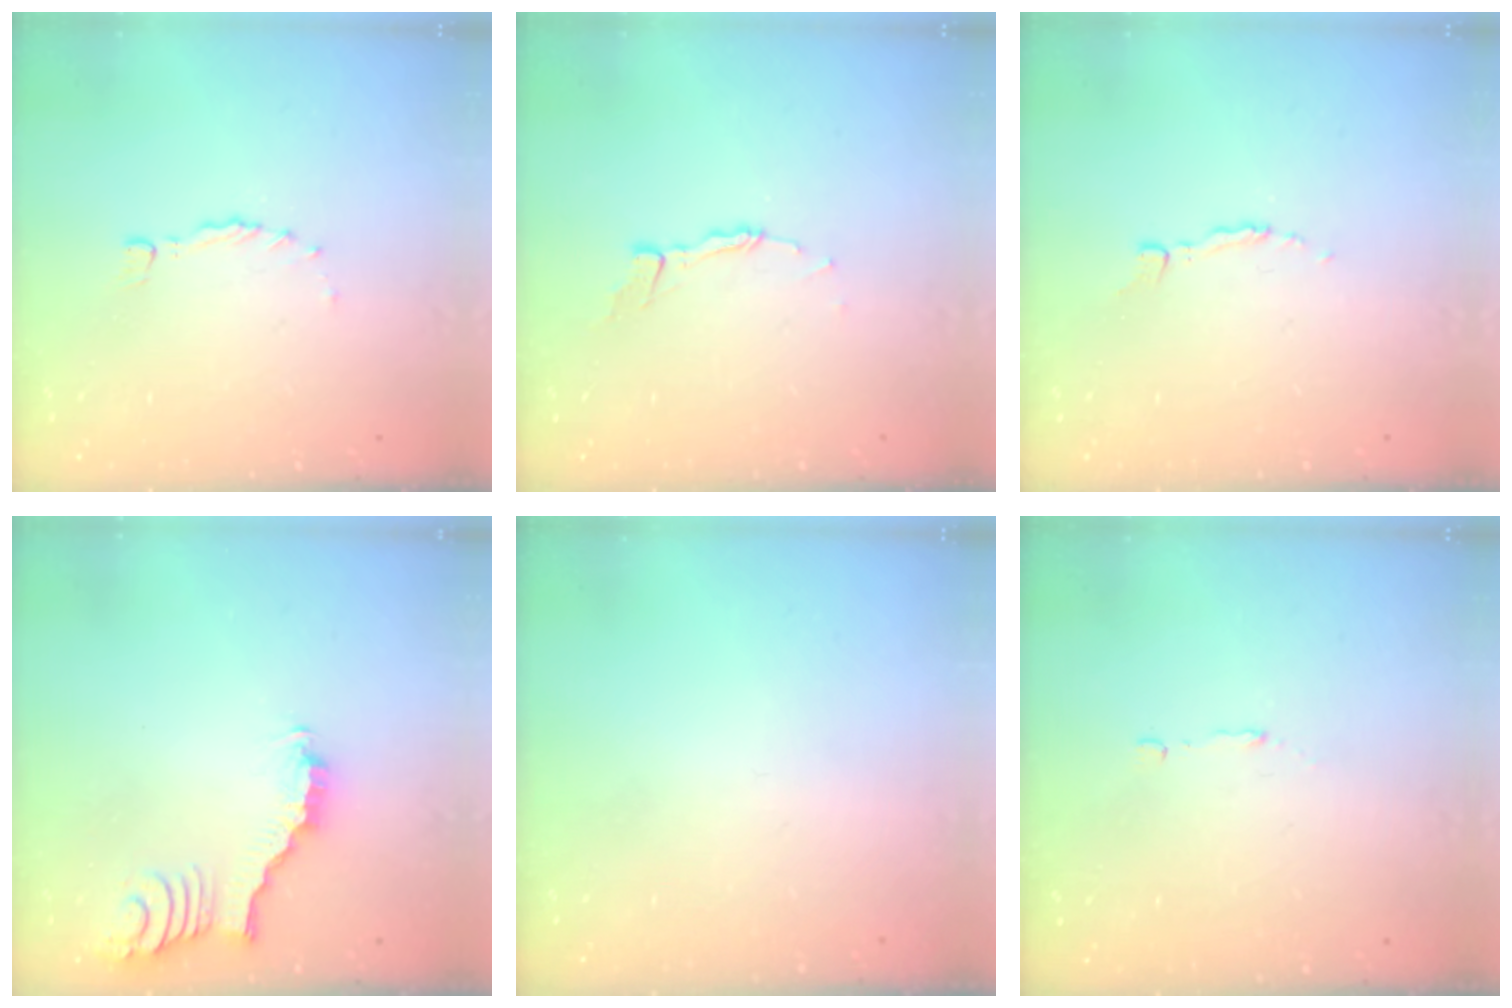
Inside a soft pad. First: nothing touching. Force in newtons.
{"total": 3.3, "press": 3.3, "slide": 0.3}
{"total": 2.7, "press": 2.7, "slide": 0.2}
{"total": 2.5, "press": 2.5, "slide": 0.4}
{"total": 0.0}
{"total": 2.9, "press": 2.9, "slide": 0.6}